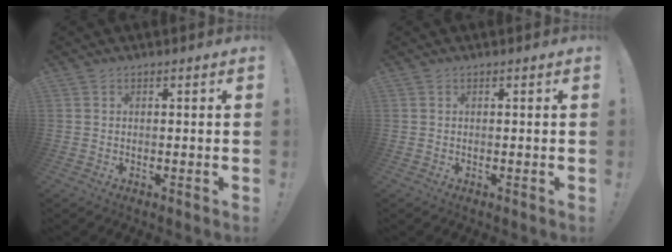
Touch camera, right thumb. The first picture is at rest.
{"total": 0.0}